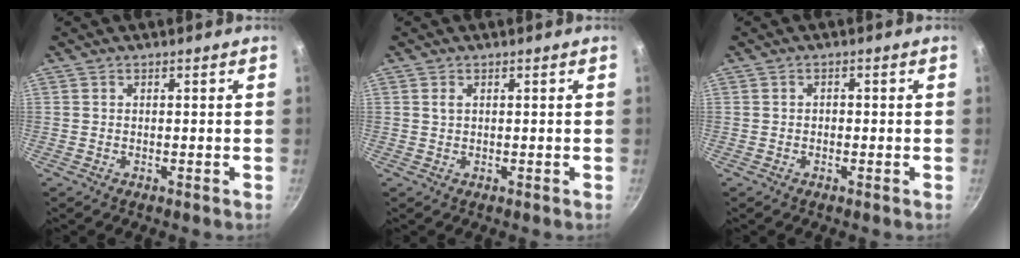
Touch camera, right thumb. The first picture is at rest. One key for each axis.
{"total": 1.0, "fx": 0.4, "fy": 0.6, "fz": 0.7, "tx": -0.016, "ty": 0.003, "tz": 0.009}
{"total": 0.9, "fx": -0.2, "fy": 0.8, "fz": 0.5, "tx": 0.004, "ty": 0.004, "tz": -0.007}